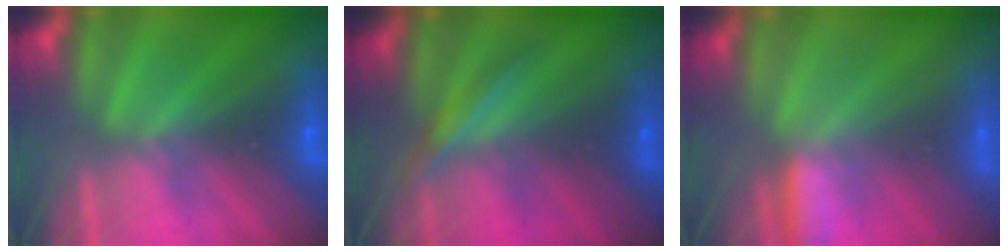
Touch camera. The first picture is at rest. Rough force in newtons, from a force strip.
{"total": 2.0}
{"total": 2.9}